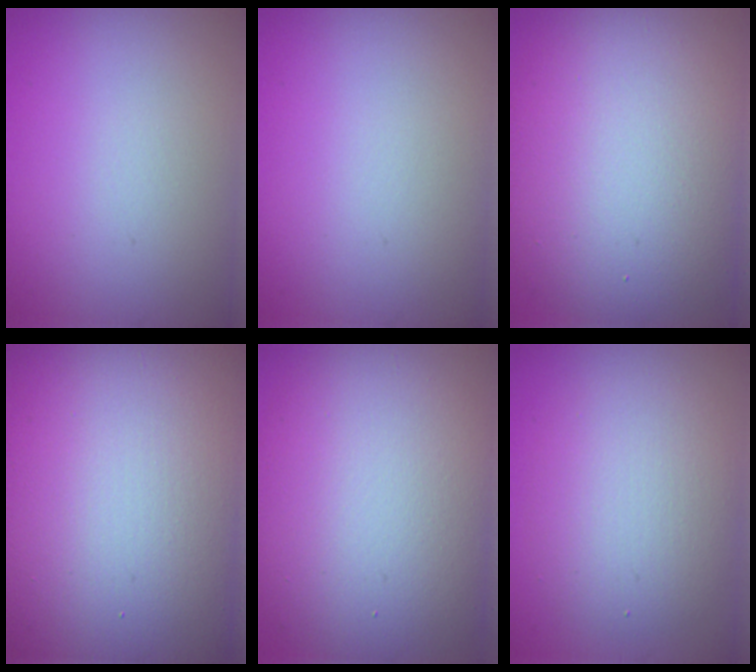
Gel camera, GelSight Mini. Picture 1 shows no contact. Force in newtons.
{"total": 0.0}
{"total": 12.8, "press": 12.7, "slide": 1.1}
{"total": 23.4, "press": 23.4, "slide": 1.4}
{"total": 12.3, "press": 12.3, "slide": 0.6}
{"total": 4.9, "press": 4.9, "slide": 0.4}